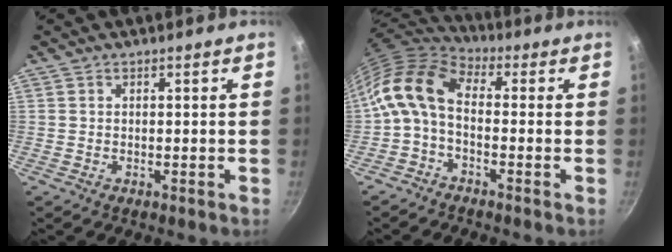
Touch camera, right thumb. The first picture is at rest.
{"total": 11.6, "force": [-0.9, 6.7, 9.5], "torque": [-0.184, 0.043, -0.038]}